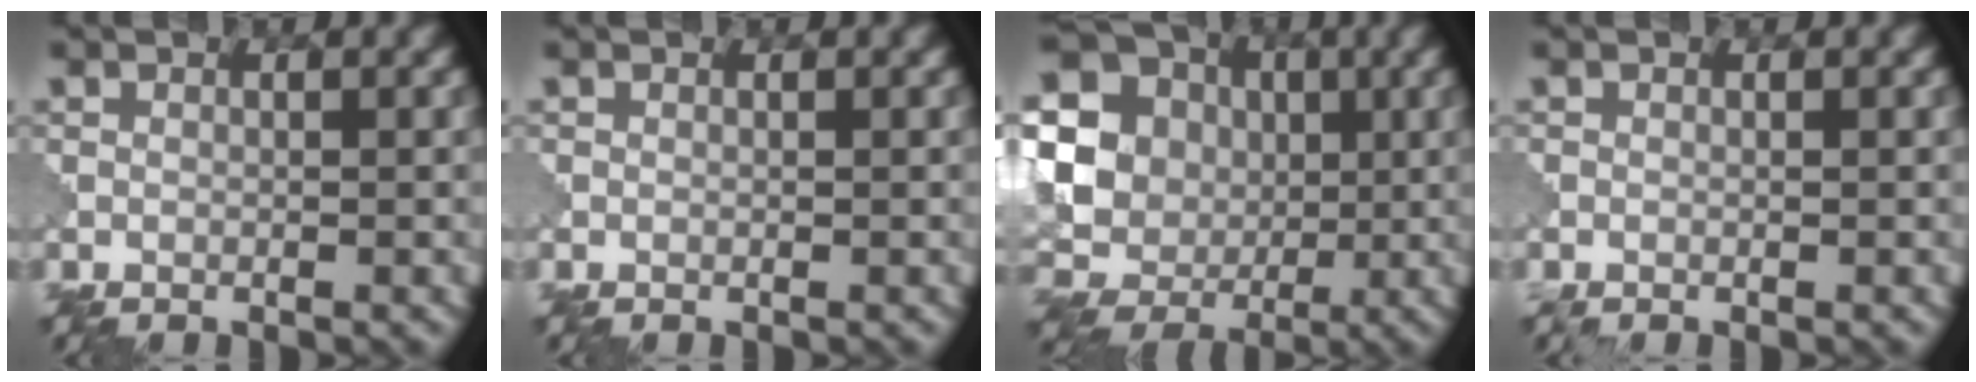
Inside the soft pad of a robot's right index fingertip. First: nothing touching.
{"total": 0.0}
{"total": 18.9, "force": [2.2, 17.7, 6.0], "torque": [-0.181, -0.001, 0.021]}
{"total": 0.8, "force": [0.0, 0.5, 0.6], "torque": [0.007, 0.009, -0.009]}